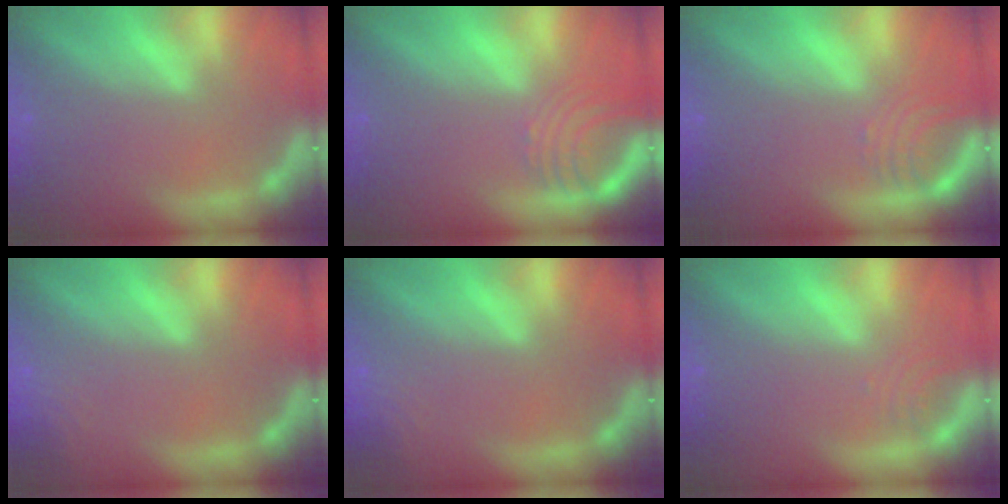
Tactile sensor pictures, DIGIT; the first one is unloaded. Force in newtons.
{"total": 4.5}
{"total": 3.0}
{"total": 2.4}
{"total": 2.4}
{"total": 1.4}